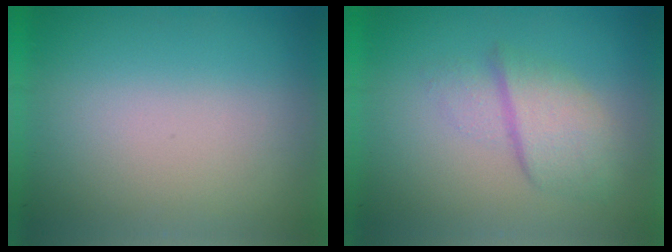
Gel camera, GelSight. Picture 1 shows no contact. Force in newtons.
{"total": 2.7}